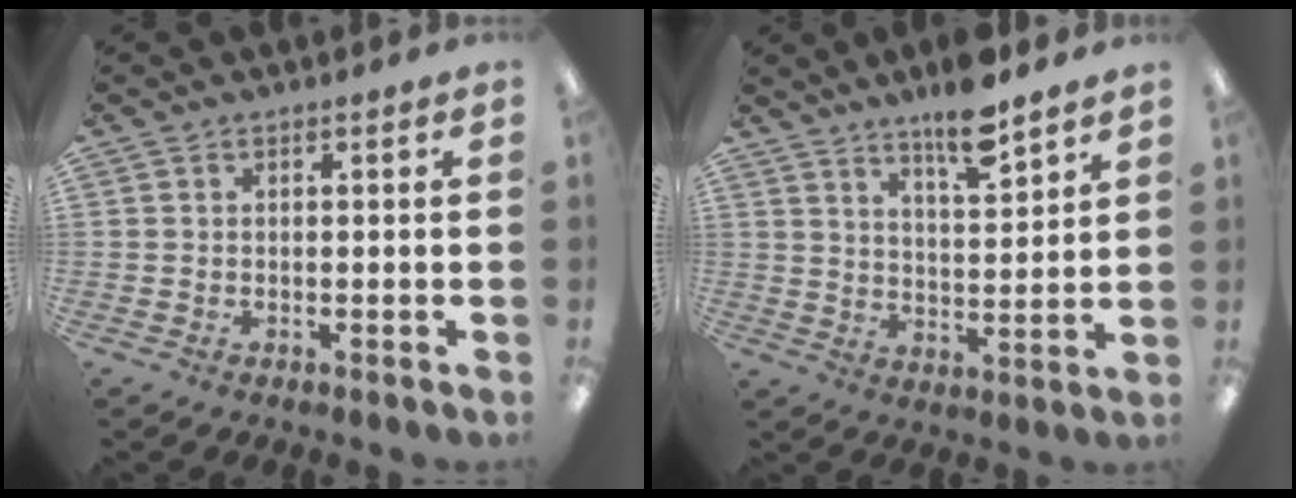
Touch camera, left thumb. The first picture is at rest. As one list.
[{"total": 9.8, "force": [7.8, 2.2, 5.5], "torque": [-0.080, -0.051, 0.131]}]